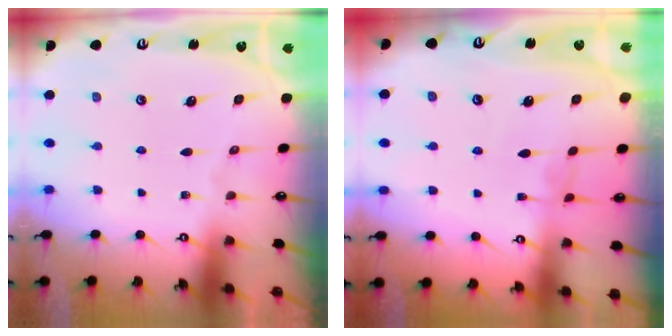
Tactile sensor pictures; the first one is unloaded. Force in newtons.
{"total": 1.4, "press": 1.3, "slide": 0.4}